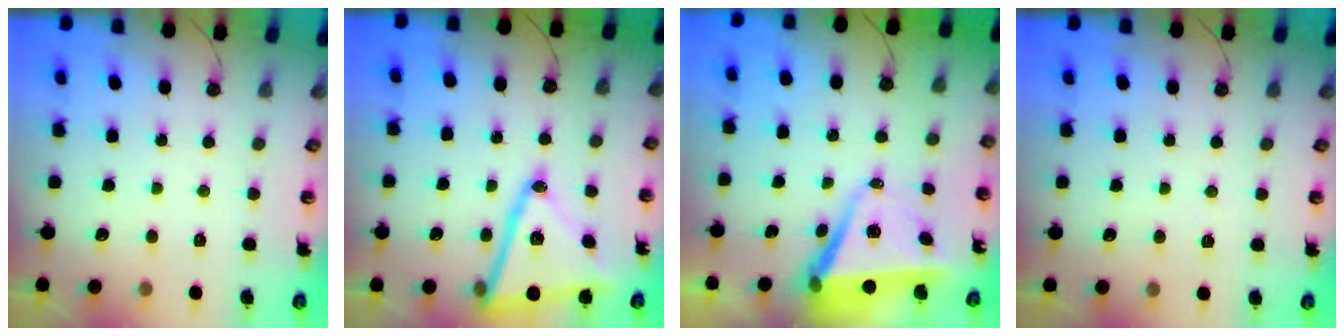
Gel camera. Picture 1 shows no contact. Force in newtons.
{"total": 18.0, "press": 17.8, "slide": 2.2}
{"total": 7.2, "press": 5.6, "slide": 4.5}
{"total": 5.4, "press": 3.0, "slide": 4.5}